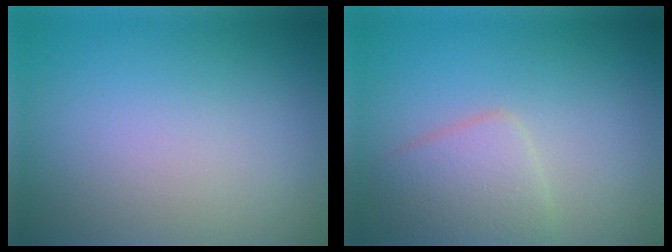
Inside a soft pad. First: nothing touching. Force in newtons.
{"total": 3.3, "press": 3.3, "slide": 0.2}